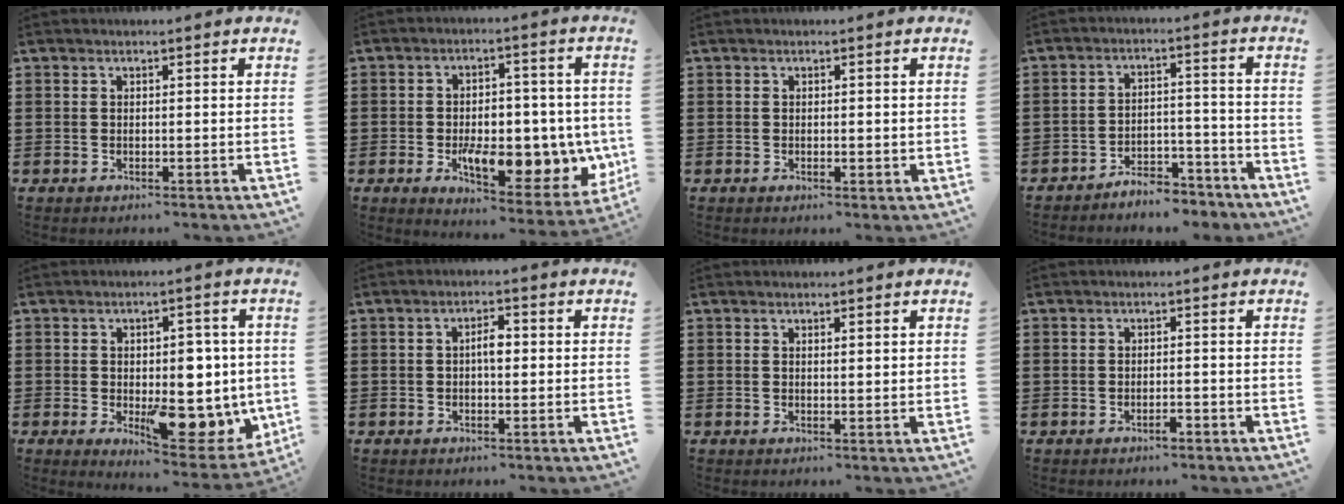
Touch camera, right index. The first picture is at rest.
{"total": 11.1, "force": [-1.8, 5.8, 9.3], "torque": [-0.139, -0.014, -0.025]}
{"total": 0.6, "force": [0.0, 0.4, 0.5], "torque": [-0.011, 0.001, 0.000]}
{"total": 5.0, "force": [-4.9, 0.8, 0.7], "torque": [-0.014, 0.011, -0.098]}
{"total": 10.1, "force": [-0.6, 6.0, 8.1], "torque": [-0.096, -0.009, -0.005]}
{"total": 2.7, "force": [0.0, 1.0, 2.5], "torque": [-0.046, 0.002, -0.002]}
{"total": 0.8, "force": [0.5, 0.1, 0.5], "torque": [-0.012, 0.000, 0.010]}
{"total": 1.6, "force": [-1.0, 0.4, 1.2], "torque": [-0.024, -0.002, -0.017]}